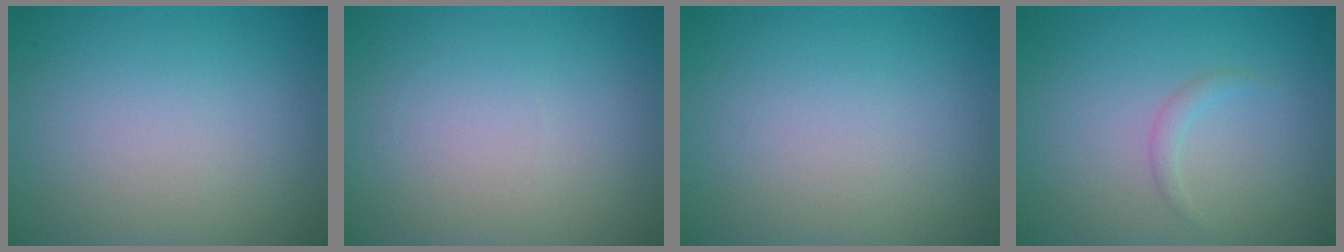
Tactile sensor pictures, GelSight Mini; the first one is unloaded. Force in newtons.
{"total": 0.0}
{"total": 0.0}
{"total": 0.9, "press": 0.9, "slide": 0.1}